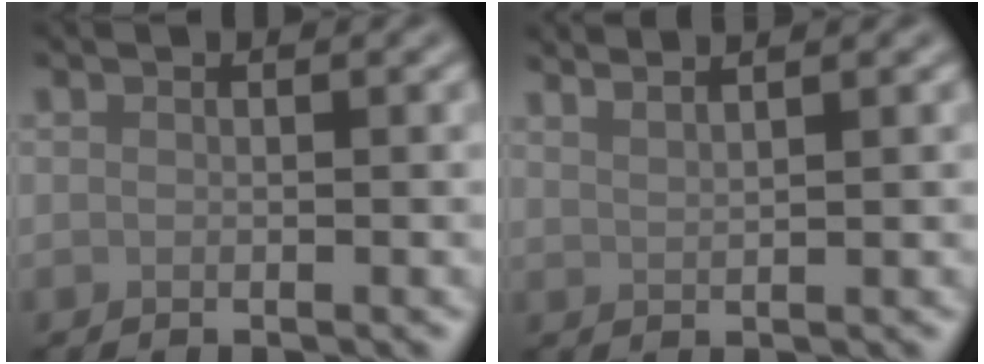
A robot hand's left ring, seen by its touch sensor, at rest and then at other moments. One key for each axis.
{"total": 3.7, "fx": 2.9, "fy": 1.2, "fz": 2.0, "tx": -0.004, "ty": 0.020, "tz": 0.015}